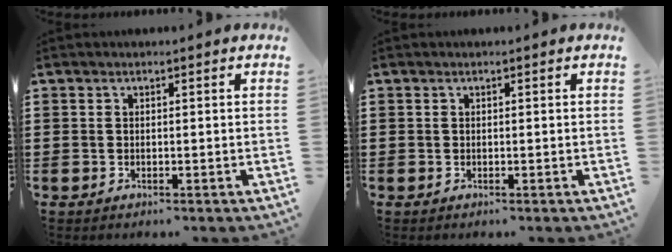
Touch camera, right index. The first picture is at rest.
{"total": 0.0}